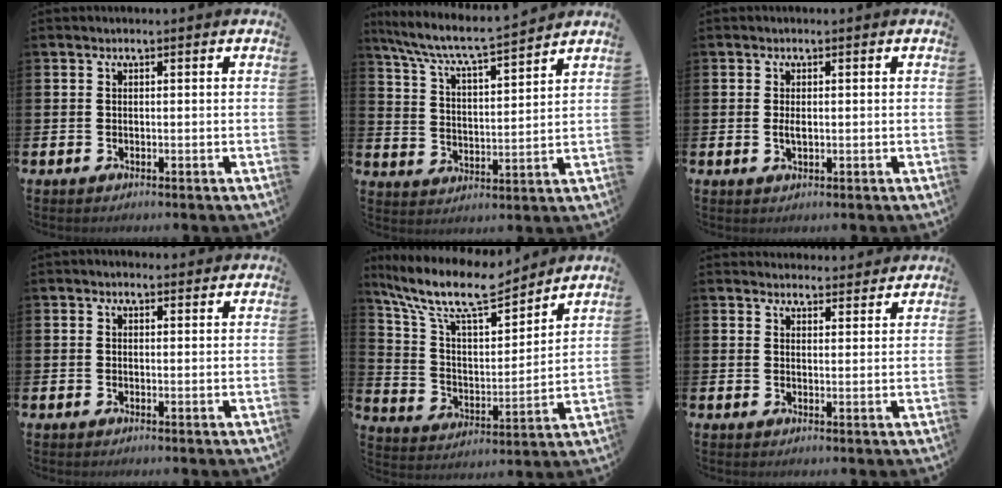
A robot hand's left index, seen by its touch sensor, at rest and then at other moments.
{"total": 7.2, "force": [6.7, 0.1, 2.4], "torque": [-0.081, -0.049, 0.114]}
{"total": 1.5, "force": [0.1, 0.6, 1.3], "torque": [-0.027, 0.003, 0.001]}
{"total": 0.9, "force": [0.7, 0.4, 0.3], "torque": [0.001, 0.004, 0.012]}
{"total": 11.9, "force": [10.1, 3.1, 5.4], "torque": [-0.146, -0.058, 0.176]}
{"total": 3.2, "force": [3.1, 0.6, -0.1], "torque": [0.004, -0.018, 0.055]}